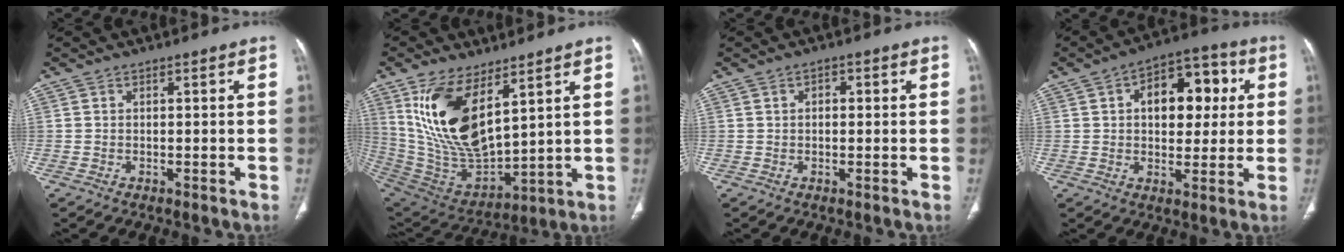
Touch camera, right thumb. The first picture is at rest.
{"total": 19.1, "force": [8.3, 8.6, 14.9], "torque": [-0.276, -0.040, 0.184]}
{"total": 1.7, "force": [0.4, 1.1, 1.2], "torque": [-0.016, 0.005, 0.004]}
{"total": 13.9, "force": [3.1, 8.5, 10.5], "torque": [-0.104, 0.018, 0.040]}